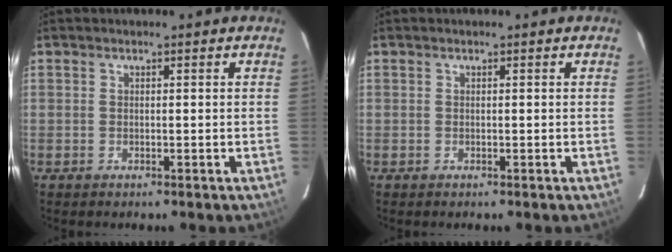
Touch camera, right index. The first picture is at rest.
{"total": 0.0}